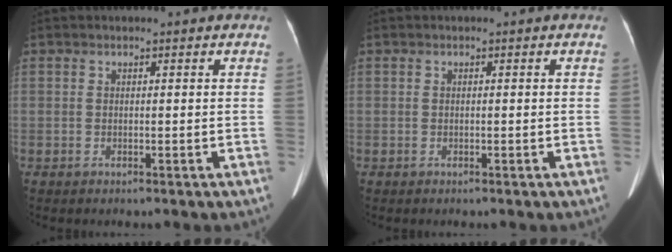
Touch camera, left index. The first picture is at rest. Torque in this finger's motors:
{"motor_torque": [0.02, -0.01, 0.00, 0.00]}